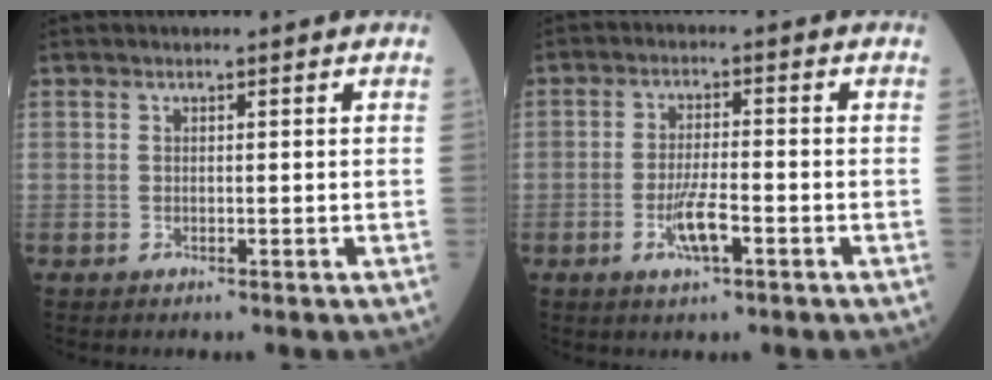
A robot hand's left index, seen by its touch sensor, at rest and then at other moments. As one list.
[{"total": 4.8, "force": [-2.2, 0.8, 4.2], "torque": [-0.086, -0.007, -0.042]}]